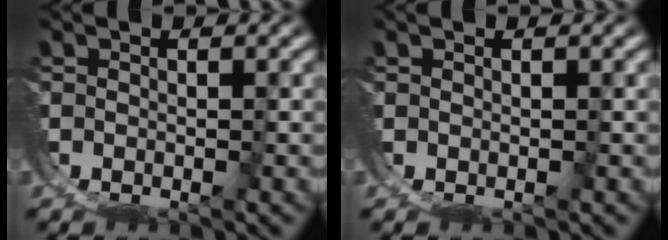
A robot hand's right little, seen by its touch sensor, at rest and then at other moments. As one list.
[{"total": 0.0}]